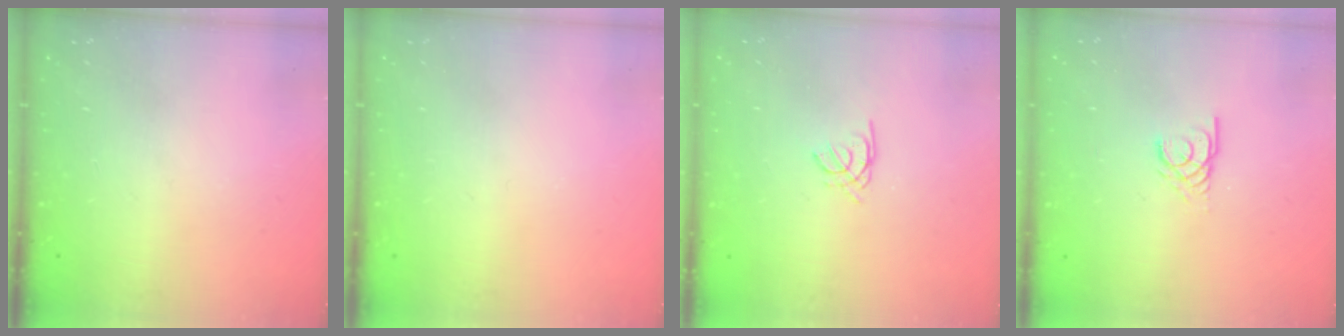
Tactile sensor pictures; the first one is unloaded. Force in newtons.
{"total": 0.0}
{"total": 1.7, "press": 1.6, "slide": 0.4}
{"total": 2.3, "press": 2.3, "slide": 0.2}